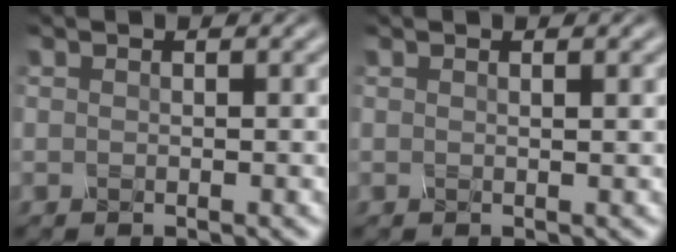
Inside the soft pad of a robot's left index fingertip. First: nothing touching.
{"total": 1.0, "force": [0.5, 0.3, 0.8], "torque": [-0.005, 0.002, 0.002]}